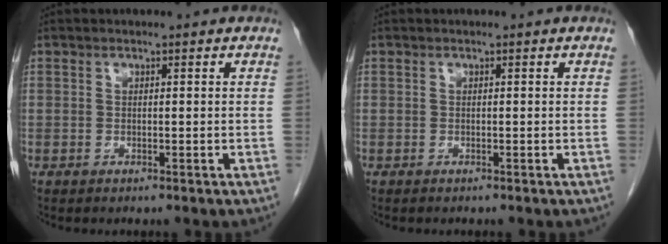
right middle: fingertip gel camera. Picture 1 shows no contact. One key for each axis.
{"total": 0.0}